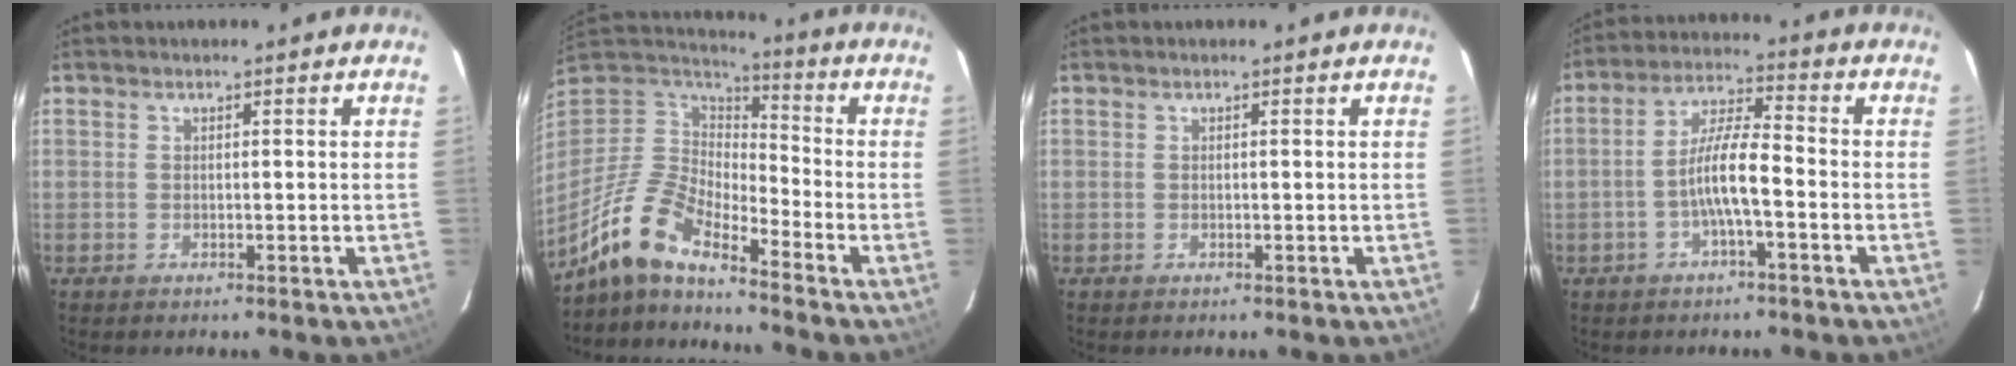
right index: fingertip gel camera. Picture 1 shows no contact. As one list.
[{"total": 13.3, "force": [-10.4, 3.4, 7.4], "torque": [-0.148, -0.006, -0.213]}, {"total": 0.0}, {"total": 7.1, "force": [-2.6, 1.1, 6.6], "torque": [-0.135, 0.010, -0.048]}]